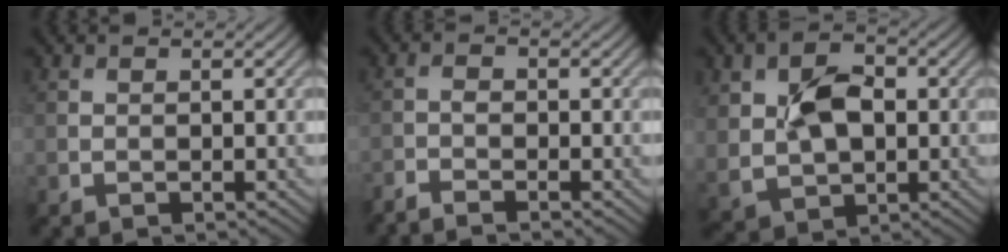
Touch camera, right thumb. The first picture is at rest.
{"total": 2.2, "force": [-2.0, 0.3, 1.0], "torque": [-0.023, -0.004, -0.046]}
{"total": 8.1, "force": [1.1, 5.5, 5.9], "torque": [-0.124, 0.002, 0.019]}